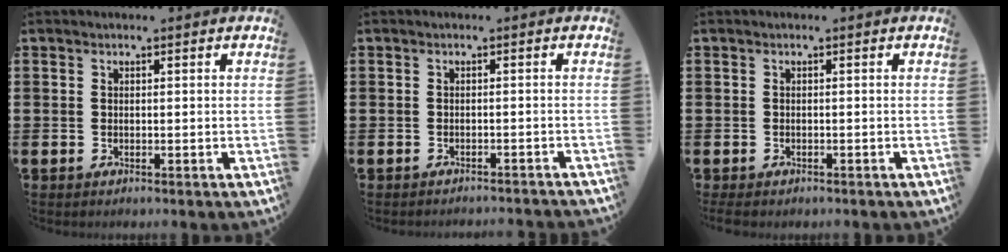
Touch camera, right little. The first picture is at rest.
{"total": 0.9, "force": [-0.9, -0.2, 0.0], "torque": [0.000, 0.001, -0.019]}
{"total": 0.6, "force": [-0.5, 0.2, 0.3], "torque": [-0.006, 0.000, -0.010]}